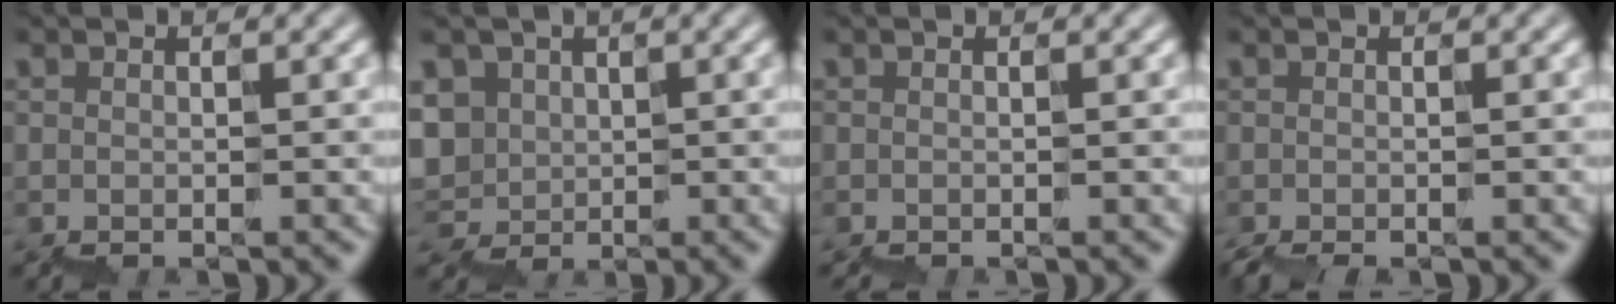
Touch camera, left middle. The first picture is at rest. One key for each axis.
{"total": 3.6, "fx": 1.7, "fy": 3.2, "fz": -0.2, "tx": -0.006, "ty": 0.018, "tz": 0.035}
{"total": 0.5, "fx": -0.5, "fy": 0.0, "fz": -0.1, "tx": 0.006, "ty": 0.003, "tz": -0.006}
{"total": 2.1, "fx": -1.9, "fy": 0.4, "fz": 0.7, "tx": -0.009, "ty": 0.000, "tz": -0.026}